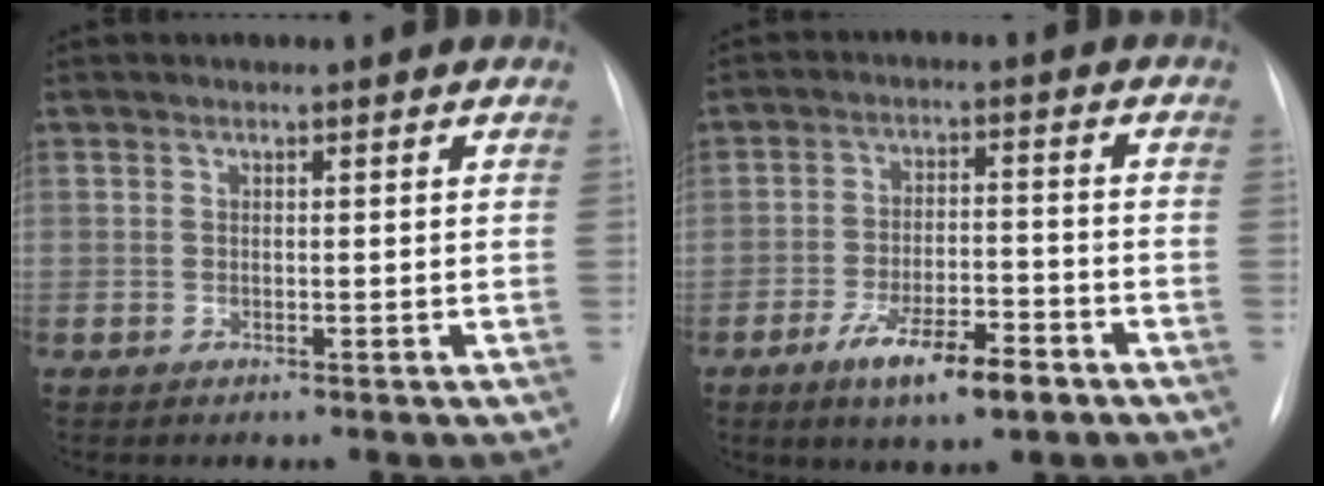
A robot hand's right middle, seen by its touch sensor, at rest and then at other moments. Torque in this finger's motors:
{"motor_torque": [1.18, -0.96, 0.28, 0.06]}